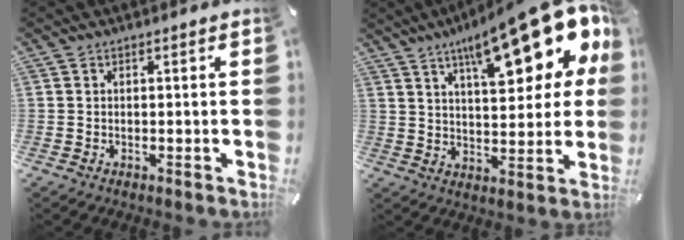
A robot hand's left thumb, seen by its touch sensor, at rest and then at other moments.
{"total": 24.2, "force": [14.0, 8.1, 18.0], "torque": [-0.264, -0.080, 0.224]}